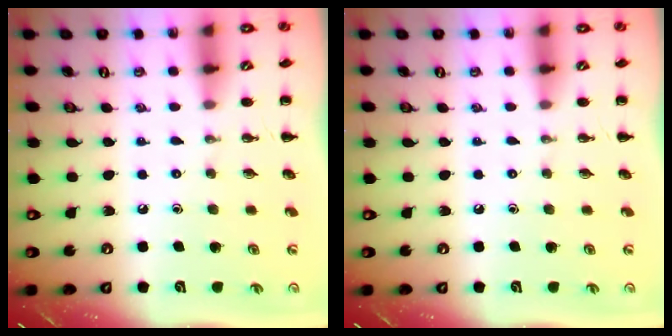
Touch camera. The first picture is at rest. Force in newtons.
{"total": 0.0}